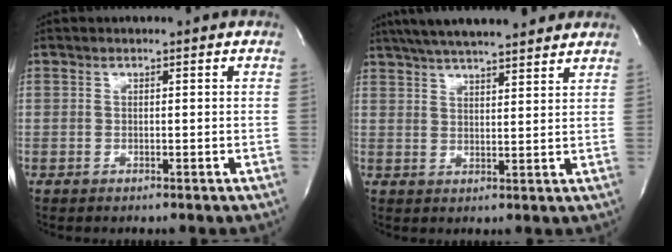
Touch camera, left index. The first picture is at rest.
{"total": 16.6, "force": [14.2, 2.5, 8.3], "torque": [-0.143, 0.037, 0.208]}